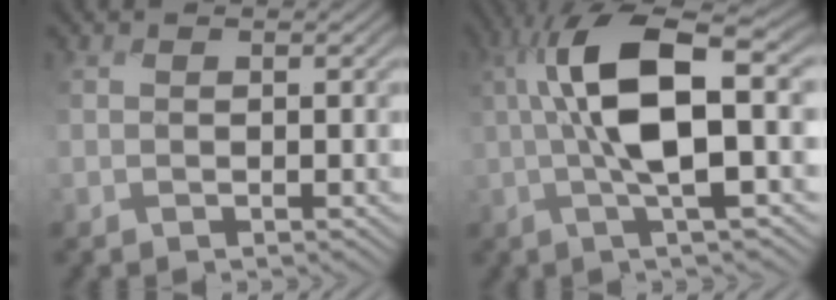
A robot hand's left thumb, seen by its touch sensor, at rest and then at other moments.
{"total": 11.1, "force": [0.8, 3.0, 10.6], "torque": [-0.208, 0.011, 0.010]}